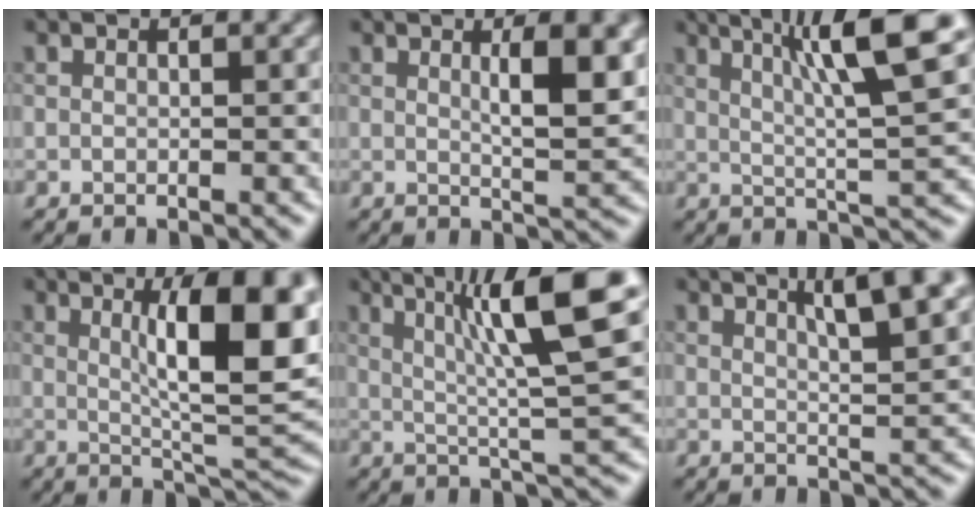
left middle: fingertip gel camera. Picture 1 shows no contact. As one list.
[{"total": 4.9, "force": [1.3, 1.1, 4.6], "torque": [-0.066, -0.002, 0.023]}, {"total": 10.4, "force": [4.3, 1.6, 9.4], "torque": [-0.128, 0.019, 0.068]}, {"total": 11.2, "force": [2.6, 2.9, 10.5], "torque": [-0.138, 0.001, 0.043]}, {"total": 10.5, "force": [3.6, 1.4, 9.8], "torque": [-0.143, 0.010, 0.058]}, {"total": 5.8, "force": [3.2, 1.1, 4.7], "torque": [-0.056, 0.010, 0.046]}]